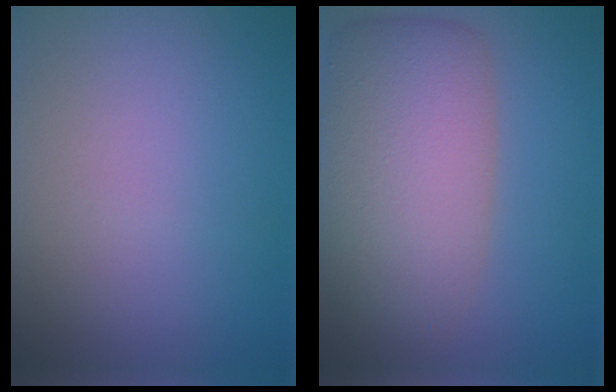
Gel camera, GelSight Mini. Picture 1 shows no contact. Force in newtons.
{"total": 9.2, "press": 9.2, "slide": 0.7}